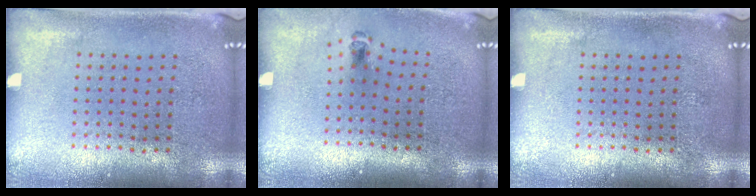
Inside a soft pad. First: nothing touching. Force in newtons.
{"total": 0.6, "press": 0.4, "slide": 0.5}
{"total": 0.0}